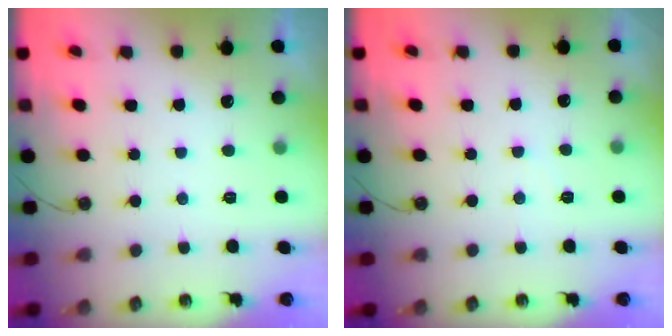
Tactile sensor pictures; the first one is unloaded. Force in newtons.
{"total": 3.3, "press": 3.2, "slide": 0.6}